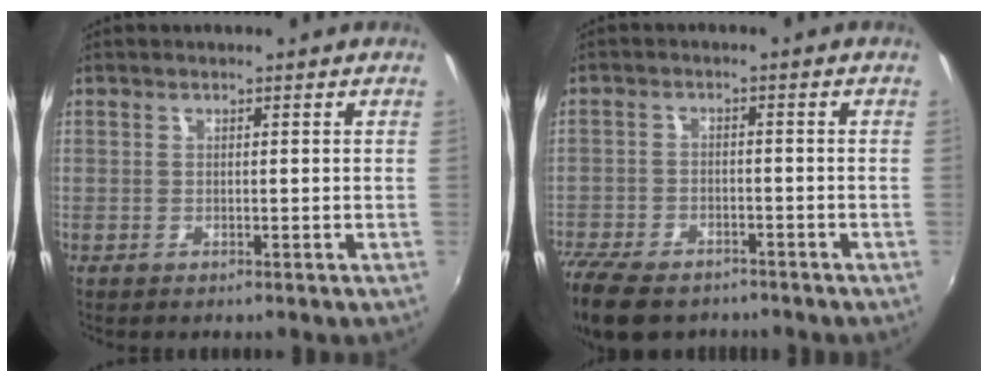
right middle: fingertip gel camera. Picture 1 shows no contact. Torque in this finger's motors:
{"motor_torque": [1.04, -1.09, 0.20, 0.15]}